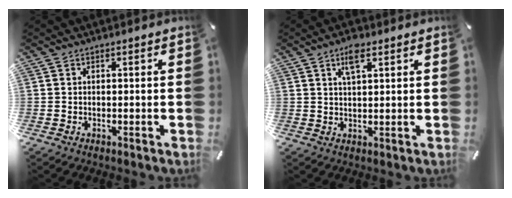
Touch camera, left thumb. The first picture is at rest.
{"total": 4.8, "force": [2.6, 1.7, 3.6], "torque": [-0.070, 0.002, 0.044]}